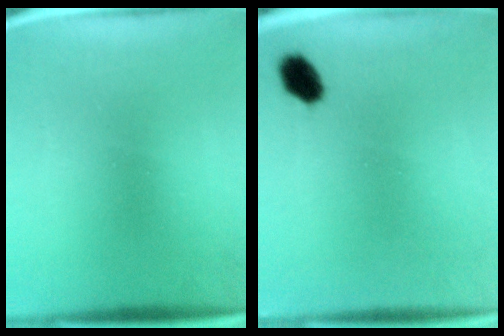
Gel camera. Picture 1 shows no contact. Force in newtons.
{"total": 4.6}